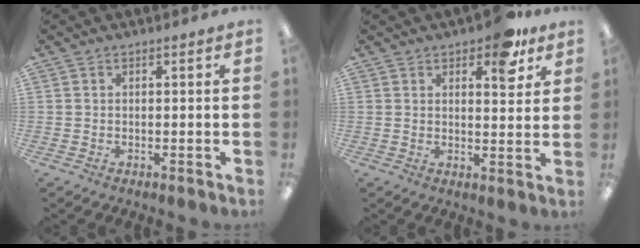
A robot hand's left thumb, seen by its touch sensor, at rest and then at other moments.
{"total": 8.8, "force": [5.7, 3.8, 5.6], "torque": [-0.058, -0.027, 0.091]}